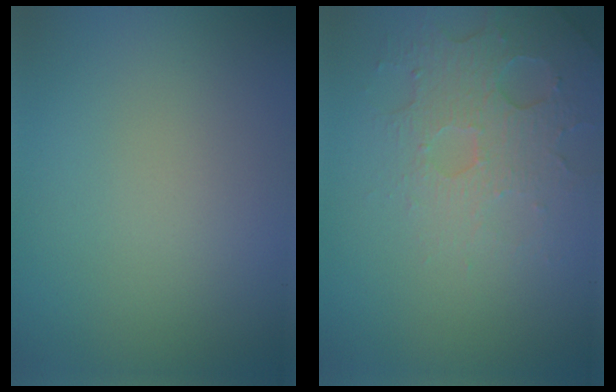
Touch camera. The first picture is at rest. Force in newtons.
{"total": 5.0, "press": 3.3, "slide": 3.8}